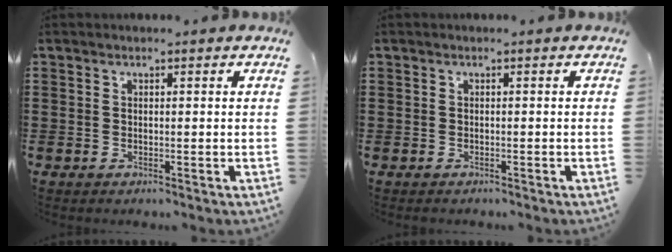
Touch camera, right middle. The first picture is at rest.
{"total": 0.6, "force": [-0.5, 0.4, -0.1], "torque": [0.001, 0.001, -0.011]}